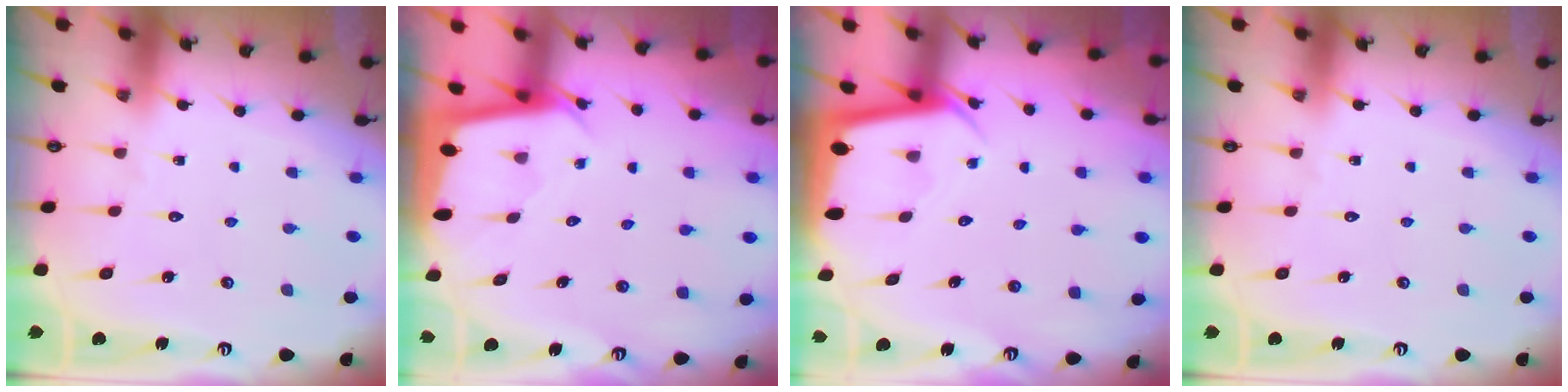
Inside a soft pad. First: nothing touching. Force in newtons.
{"total": 2.1, "press": 2.1, "slide": 0.0}
{"total": 2.7, "press": 2.7, "slide": 0.1}
{"total": 0.0}